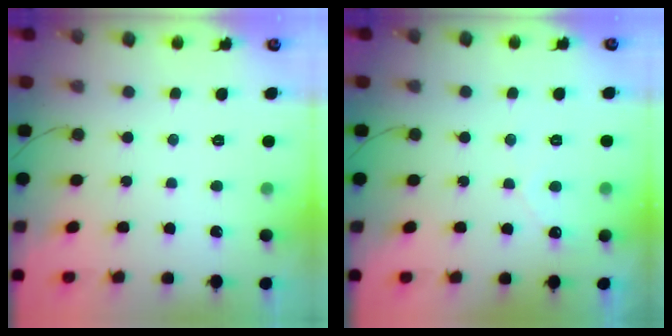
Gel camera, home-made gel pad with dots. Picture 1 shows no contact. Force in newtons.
{"total": 2.2, "press": 2.2, "slide": 0.1}